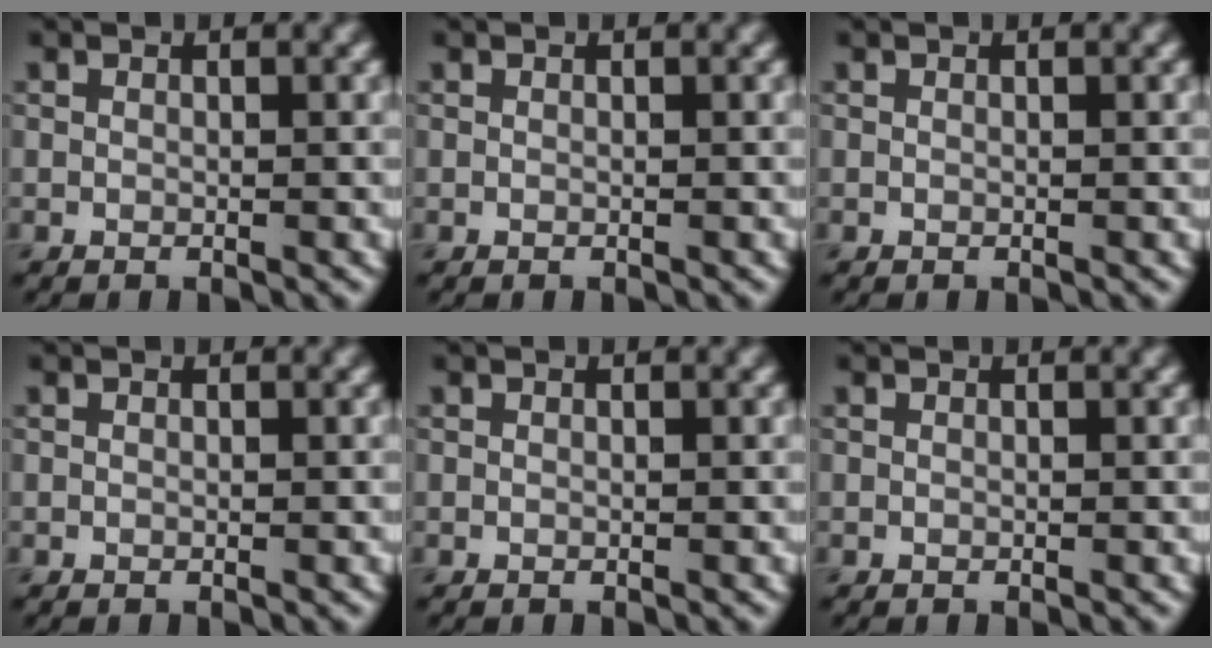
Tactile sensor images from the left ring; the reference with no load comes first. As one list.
[{"total": 0.0}, {"total": 0.0}, {"total": 0.0}, {"total": 0.0}, {"total": 0.0}]